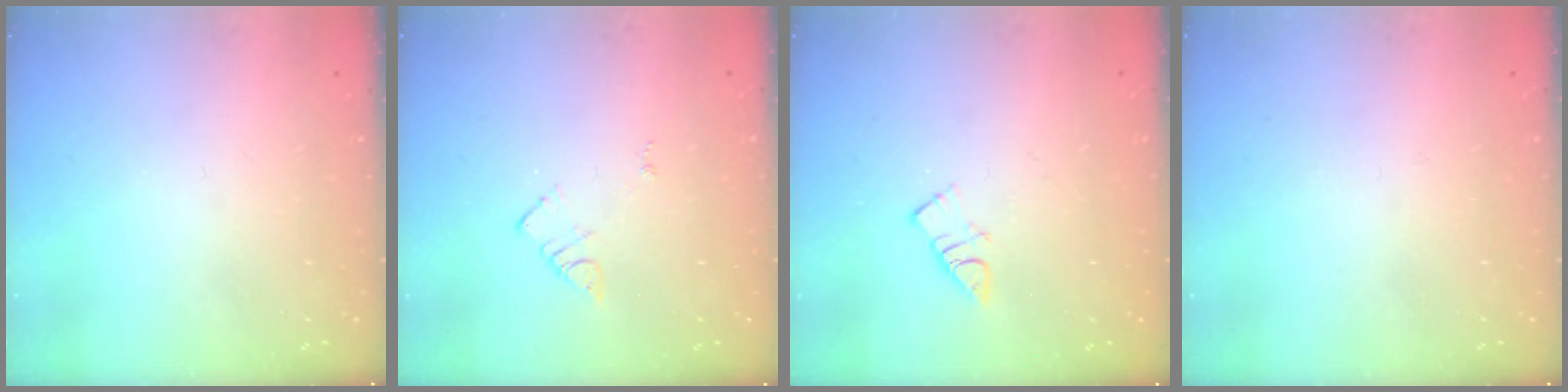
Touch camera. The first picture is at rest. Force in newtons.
{"total": 3.7, "press": 3.7, "slide": 0.3}
{"total": 4.0, "press": 4.0, "slide": 0.4}
{"total": 2.8, "press": 2.8, "slide": 0.4}